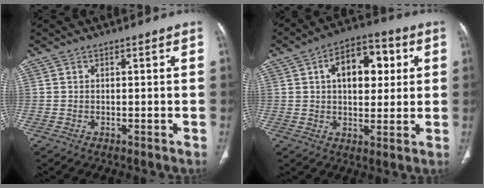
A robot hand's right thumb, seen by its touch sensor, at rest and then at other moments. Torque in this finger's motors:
{"motor_torque": [0.33, 3.71, 0.47, -0.37, 0.07]}